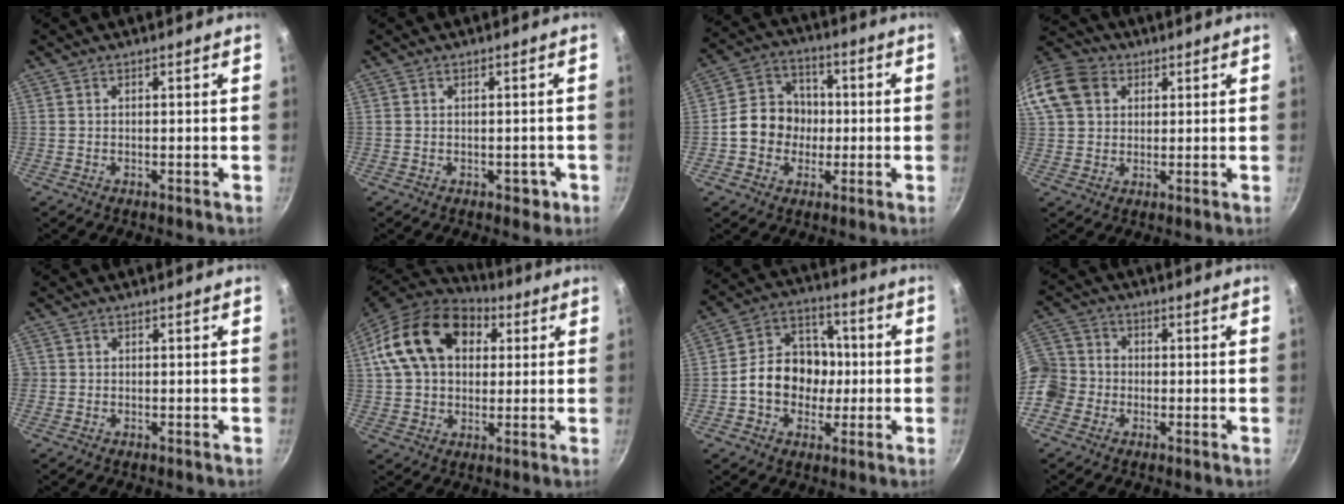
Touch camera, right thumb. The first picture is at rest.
{"total": 2.3, "force": [-0.9, 1.7, 1.2], "torque": [0.006, 0.013, -0.005]}
{"total": 10.7, "force": [-1.1, 9.4, 5.1], "torque": [-0.052, 0.023, -0.037]}
{"total": 15.7, "force": [5.0, 12.6, 7.9], "torque": [-0.172, 0.030, 0.082]}
{"total": 0.8, "force": [-0.1, 0.8, 0.0], "torque": [0.003, 0.003, -0.004]}
{"total": 18.9, "force": [5.4, 13.5, 12.1], "torque": [-0.193, 0.020, 0.080]}
{"total": 13.4, "force": [-1.4, 11.0, 7.5], "torque": [-0.082, 0.030, -0.039]}
{"total": 11.7, "force": [-2.8, 10.3, 4.8], "torque": [-0.089, 0.039, -0.071]}